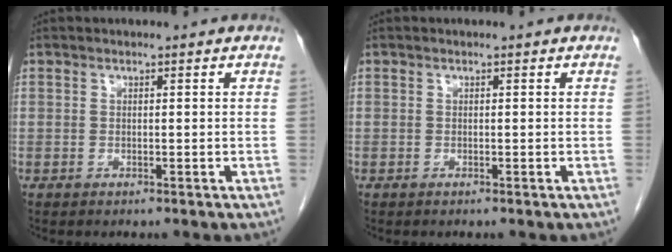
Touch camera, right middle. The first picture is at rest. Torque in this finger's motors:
{"motor_torque": [0.76, -0.57, 0.15, -0.02]}